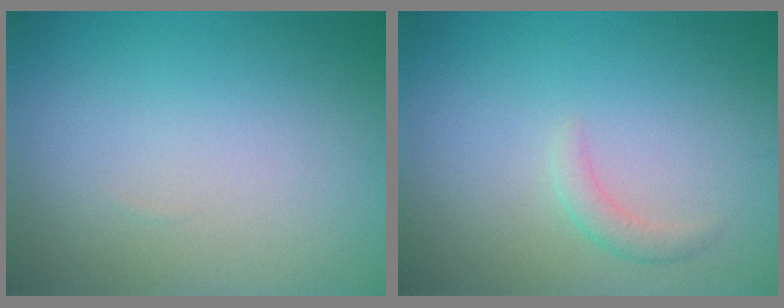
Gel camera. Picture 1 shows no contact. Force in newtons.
{"total": 1.3, "press": 1.3, "slide": 0.1}